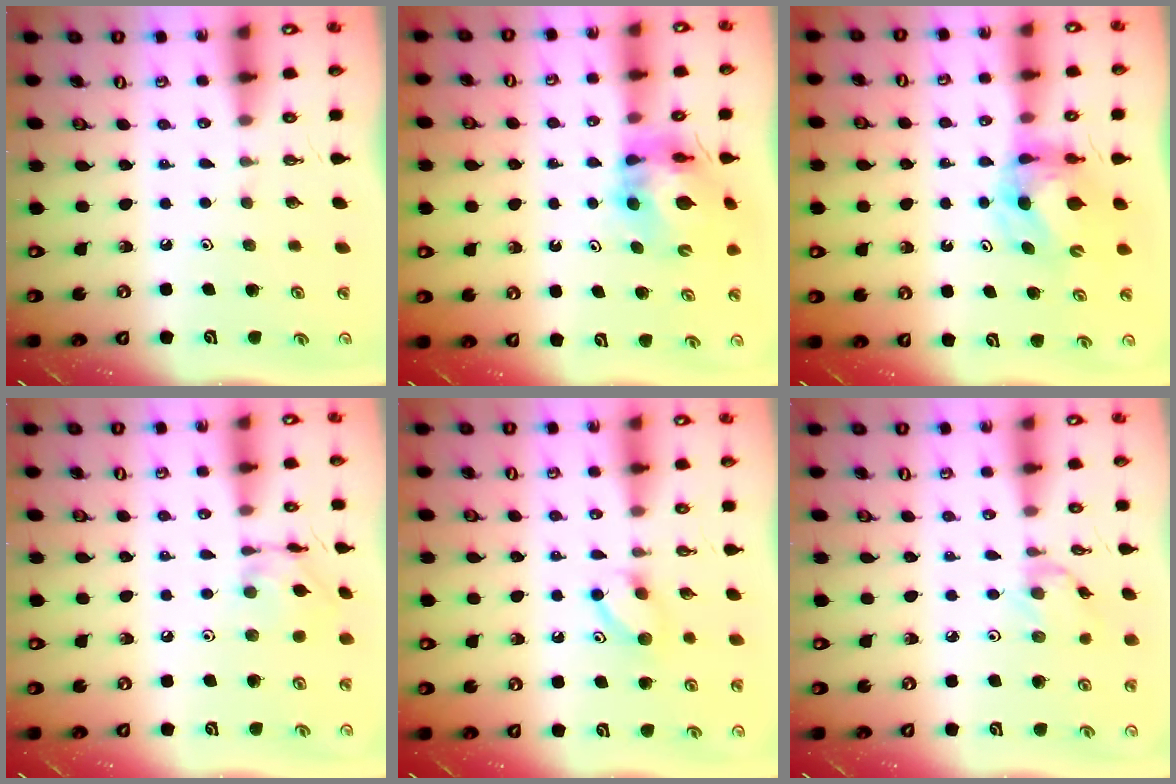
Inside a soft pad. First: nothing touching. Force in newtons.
{"total": 11.6, "press": 11.5, "slide": 1.4}
{"total": 8.1, "press": 8.0, "slide": 0.9}
{"total": 7.2, "press": 7.2, "slide": 0.2}
{"total": 6.9, "press": 6.7, "slide": 1.4}
{"total": 0.9, "press": 0.8, "slide": 0.3}